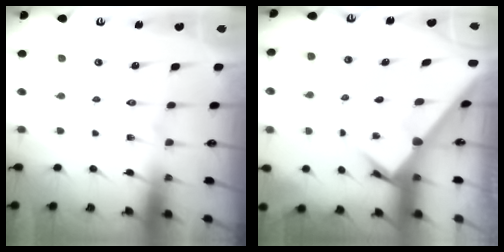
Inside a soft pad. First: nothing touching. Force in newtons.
{"total": 2.6, "press": 2.5, "slide": 0.3}